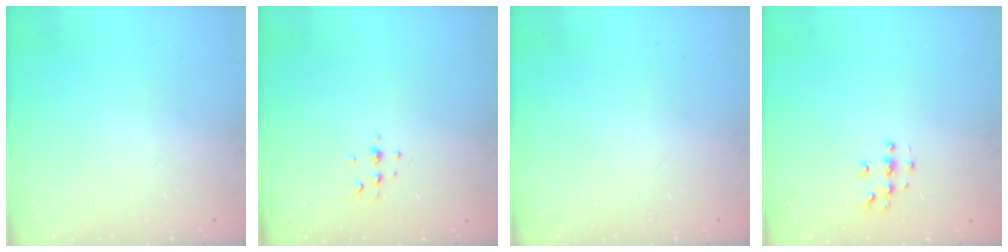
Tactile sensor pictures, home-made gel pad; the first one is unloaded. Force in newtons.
{"total": 3.8, "press": 3.8, "slide": 0.7}
{"total": 0.0}
{"total": 4.6, "press": 4.6, "slide": 0.2}